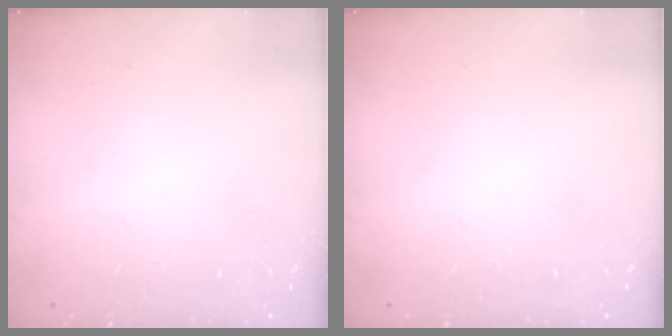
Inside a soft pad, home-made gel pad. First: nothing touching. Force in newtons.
{"total": 0.0}